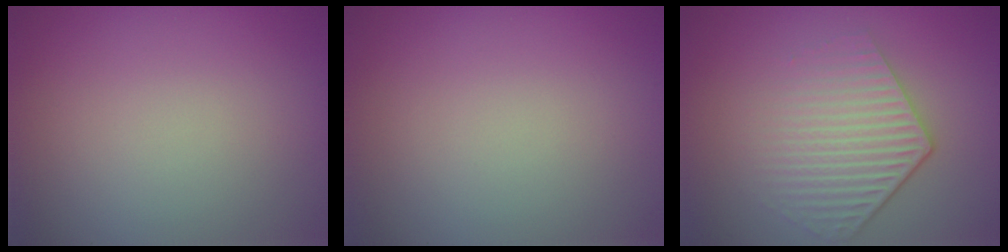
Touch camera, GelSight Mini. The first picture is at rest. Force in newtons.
{"total": 0.0}
{"total": 4.3, "press": 3.1, "slide": 3.0}